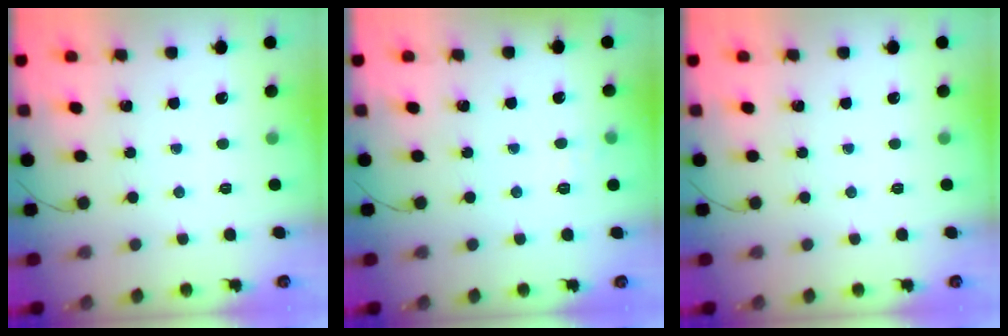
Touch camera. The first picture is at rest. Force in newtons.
{"total": 4.3, "press": 4.1, "slide": 1.4}
{"total": 0.0}